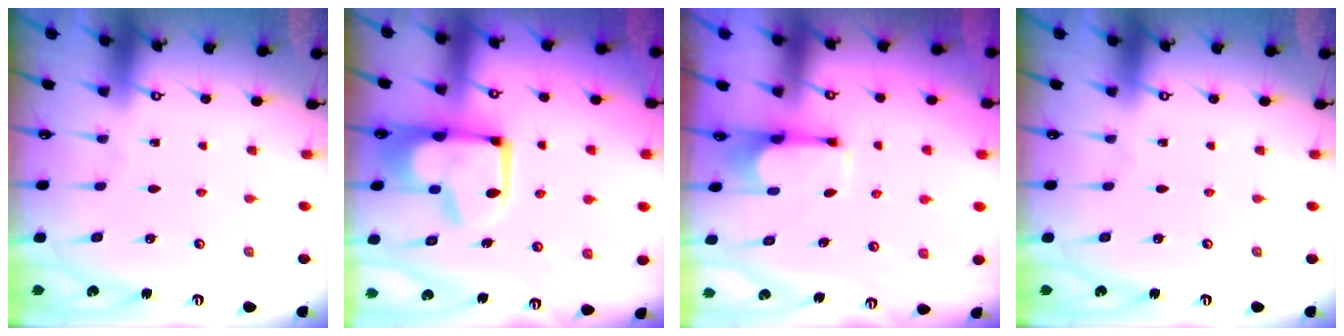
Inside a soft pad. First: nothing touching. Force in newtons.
{"total": 7.1, "press": 7.0, "slide": 1.1}
{"total": 2.8, "press": 2.7, "slide": 0.7}
{"total": 0.0}